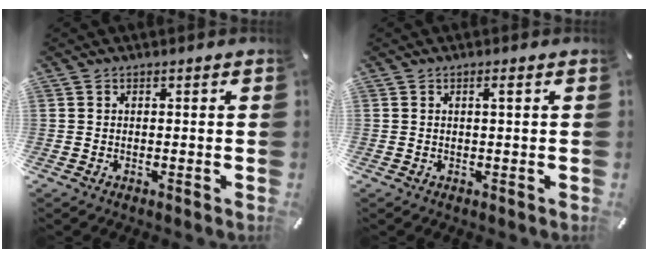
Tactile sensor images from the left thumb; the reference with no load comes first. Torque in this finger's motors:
{"motor_torque": [0.22, 0.28, 0.29, -0.05, 0.07]}